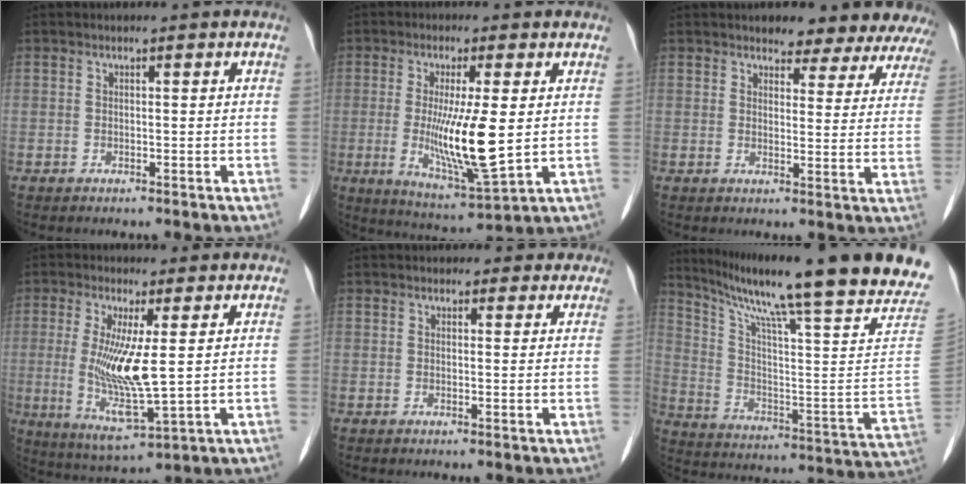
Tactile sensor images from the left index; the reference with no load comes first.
{"total": 10.9, "force": [0.0, 1.3, 10.8], "torque": [-0.205, -0.028, 0.004]}
{"total": 11.8, "force": [11.0, 3.3, 2.7], "torque": [-0.002, -0.014, 0.100]}
{"total": 9.9, "force": [0.6, 1.3, 9.8], "torque": [-0.202, -0.025, 0.018]}
{"total": 3.1, "force": [2.5, 1.8, 0.1], "torque": [0.014, -0.003, 0.015]}
{"total": 28.6, "force": [22.6, -0.5, 17.5], "torque": [-0.278, -0.073, 0.311]}